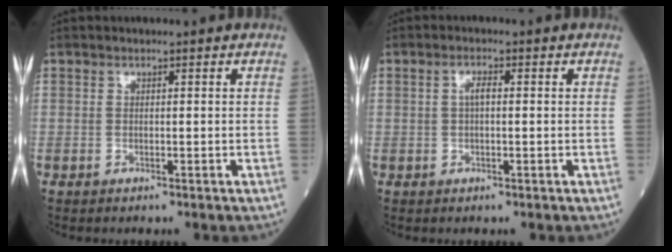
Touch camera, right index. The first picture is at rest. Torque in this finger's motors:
{"motor_torque": [-0.04, -0.03, -0.04, 0.00]}